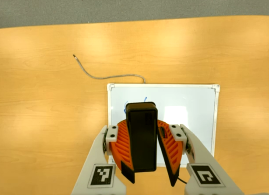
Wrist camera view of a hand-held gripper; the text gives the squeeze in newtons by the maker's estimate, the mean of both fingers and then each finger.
{"total": 9.3, "left": 9.4, "right": 9.1}